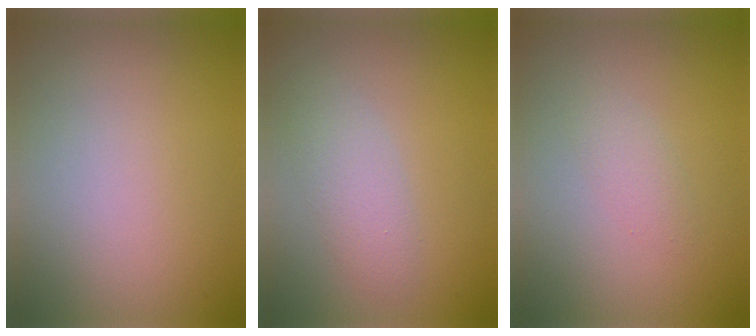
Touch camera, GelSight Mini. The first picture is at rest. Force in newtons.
{"total": 2.4, "press": 2.4, "slide": 0.2}
{"total": 1.3, "press": 1.3, "slide": 0.1}